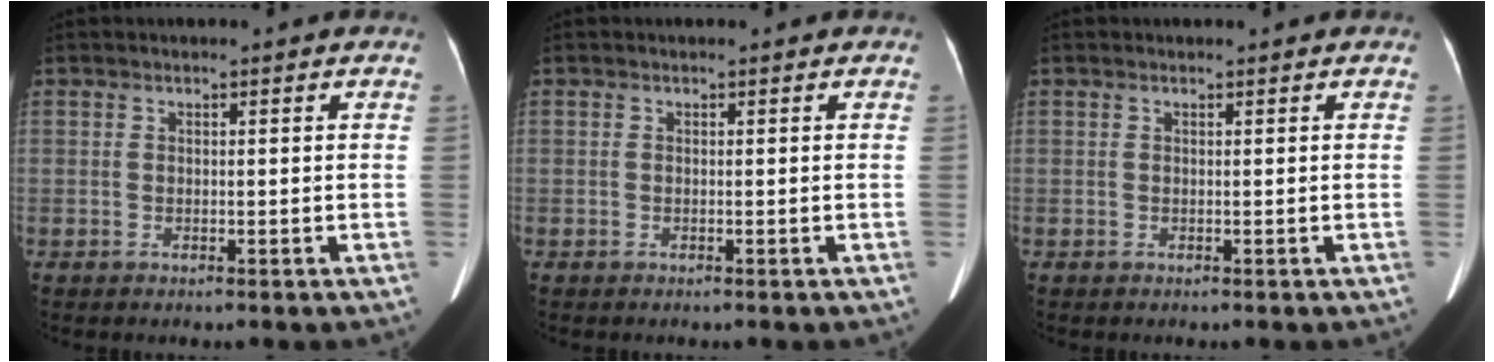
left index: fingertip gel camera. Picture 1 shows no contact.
{"total": 0.0}
{"total": 0.0}